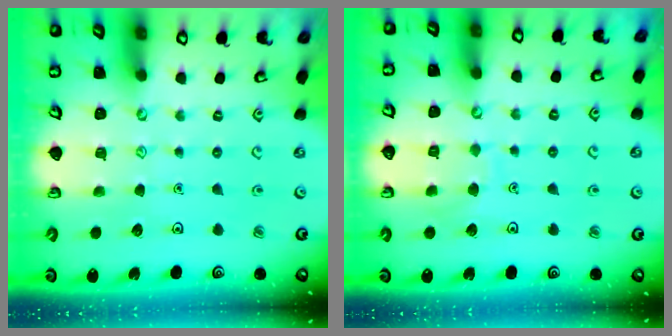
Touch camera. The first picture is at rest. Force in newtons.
{"total": 5.7, "press": 5.7, "slide": 0.4}